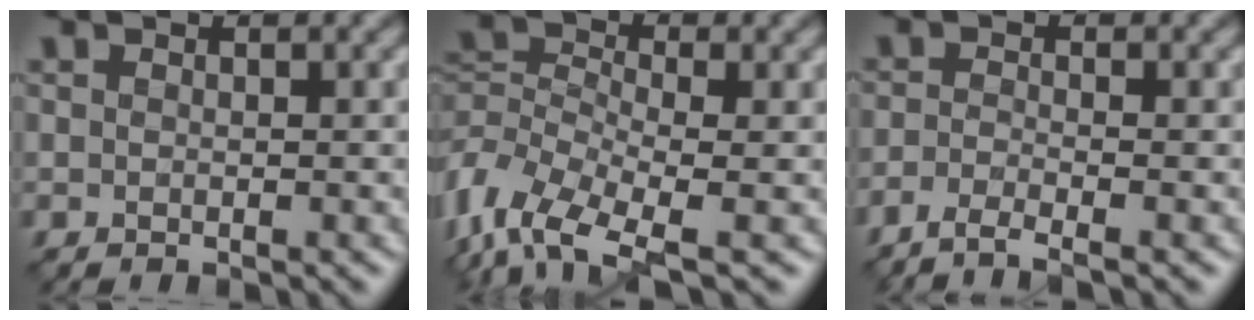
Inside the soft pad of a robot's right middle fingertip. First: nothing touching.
{"total": 7.6, "force": [-4.4, 3.5, 5.0], "torque": [-0.109, -0.006, -0.100]}
{"total": 2.4, "force": [-1.9, 0.1, 1.4], "torque": [-0.033, -0.007, -0.051]}